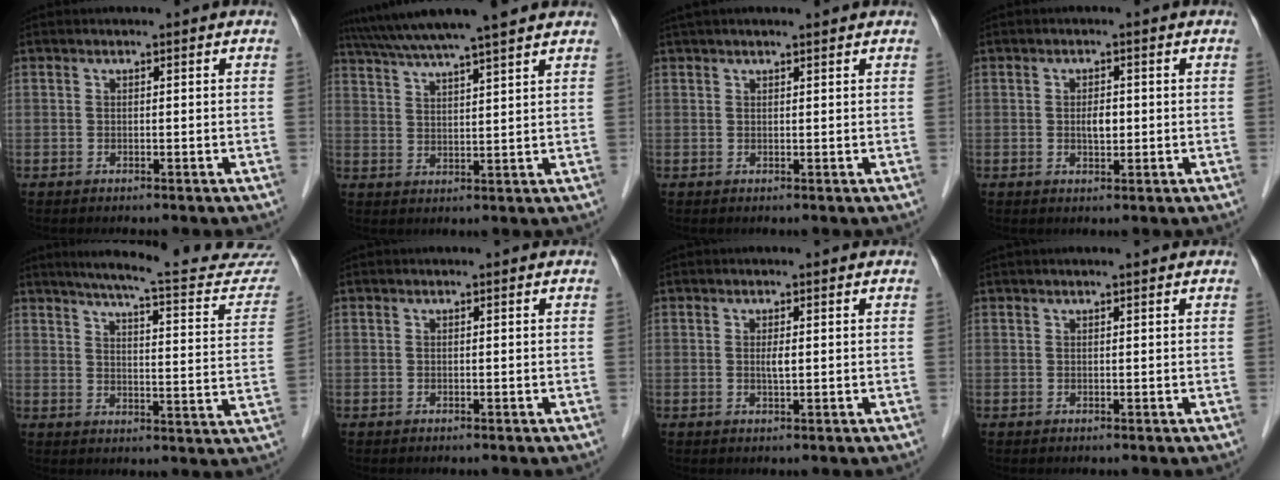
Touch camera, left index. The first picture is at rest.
{"total": 14.1, "force": [12.2, -0.1, 7.1], "torque": [-0.128, 0.036, 0.180]}
{"total": 5.4, "force": [4.7, 0.4, 2.7], "torque": [-0.041, 0.035, 0.069]}
{"total": 2.2, "force": [0.0, 1.0, 2.0], "torque": [-0.037, 0.001, 0.001]}
{"total": 21.1, "force": [19.3, 1.9, 8.2], "torque": [-0.100, -0.045, 0.230]}
{"total": 0.0}
{"total": 1.4, "force": [0.2, 0.2, 1.3], "torque": [-0.029, -0.001, 0.004]}
{"total": 1.9, "force": [1.6, 0.0, 1.1], "torque": [-0.012, 0.021, 0.025]}